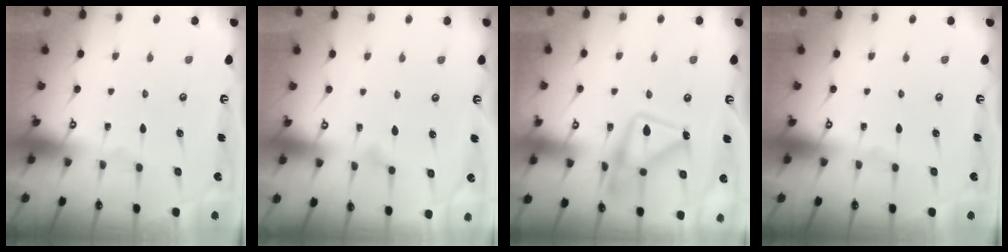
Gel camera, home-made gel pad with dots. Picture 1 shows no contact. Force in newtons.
{"total": 7.5, "press": 7.4, "slide": 1.1}
{"total": 16.6, "press": 16.5, "slide": 1.1}
{"total": 0.0}